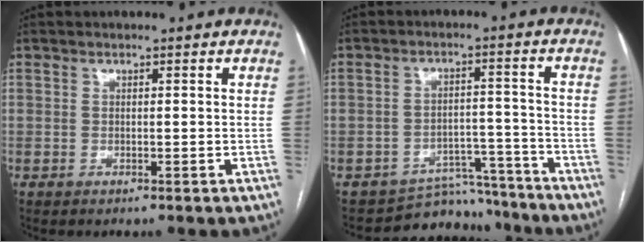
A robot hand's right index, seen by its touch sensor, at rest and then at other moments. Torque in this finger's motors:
{"motor_torque": [-0.02, -0.01, 0.05, -0.02]}